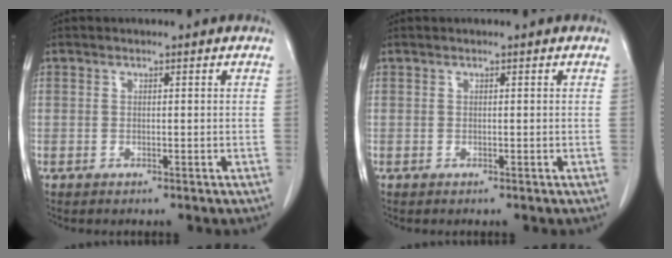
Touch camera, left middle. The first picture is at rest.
{"total": 0.0}